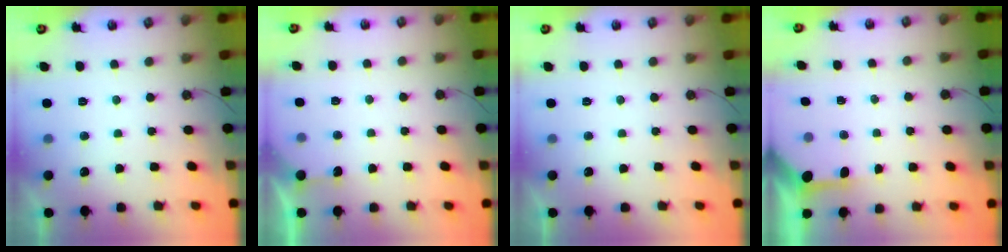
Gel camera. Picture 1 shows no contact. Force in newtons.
{"total": 3.3, "press": 3.3, "slide": 0.4}
{"total": 0.0}
{"total": 3.9, "press": 3.9, "slide": 0.2}